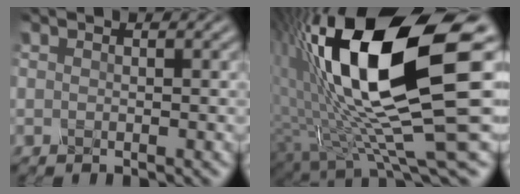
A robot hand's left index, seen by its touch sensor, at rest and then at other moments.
{"total": 17.0, "force": [3.8, 5.3, 15.7], "torque": [-0.294, -0.006, 0.072]}